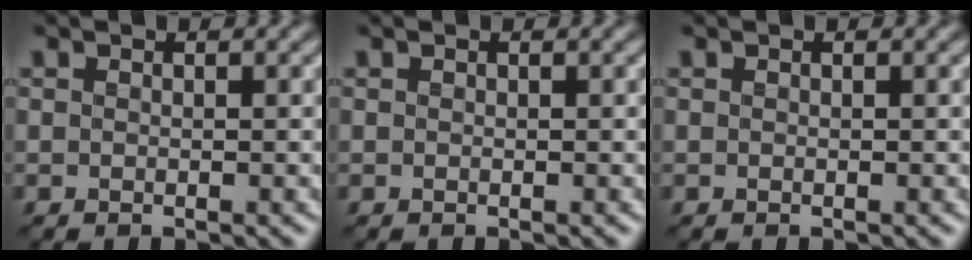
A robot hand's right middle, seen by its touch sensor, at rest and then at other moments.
{"total": 0.0}
{"total": 0.0}